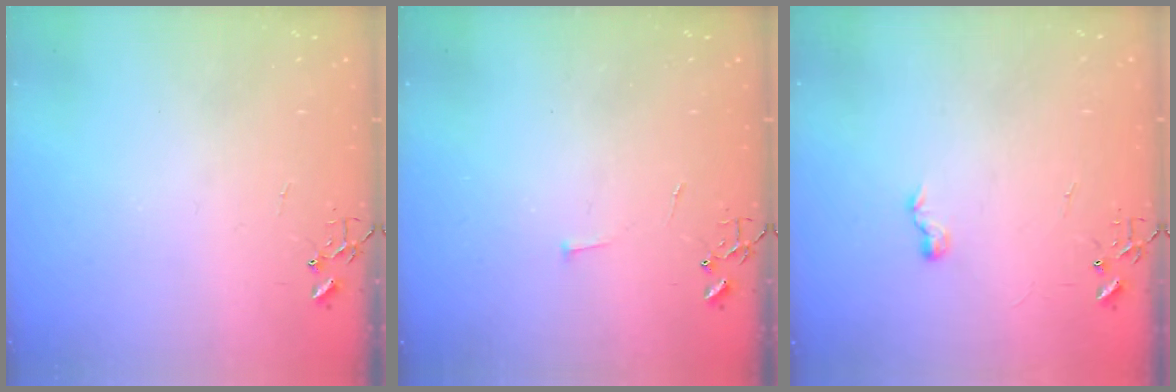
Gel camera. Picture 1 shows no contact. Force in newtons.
{"total": 3.0, "press": 2.9, "slide": 0.3}
{"total": 5.3, "press": 5.2, "slide": 0.7}